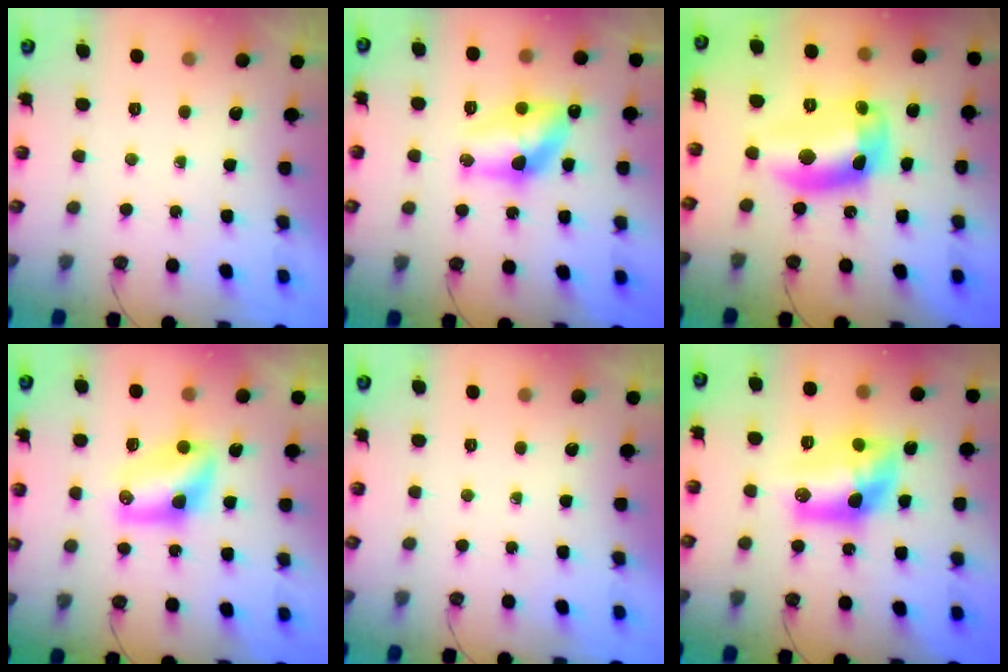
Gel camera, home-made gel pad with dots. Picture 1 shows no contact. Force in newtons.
{"total": 15.0, "press": 14.9, "slide": 0.9}
{"total": 17.3, "press": 16.6, "slide": 4.7}
{"total": 8.6, "press": 8.5, "slide": 0.6}
{"total": 0.0}
{"total": 11.8, "press": 11.8, "slide": 1.0}